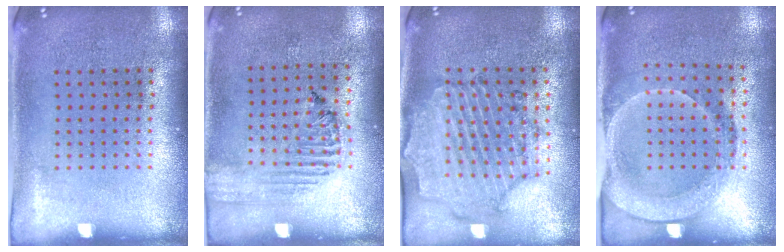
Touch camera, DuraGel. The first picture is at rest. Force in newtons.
{"total": 1.5, "press": 1.5, "slide": 0.3}
{"total": 1.4, "press": 1.4, "slide": 0.2}
{"total": 1.8, "press": 1.5, "slide": 1.0}